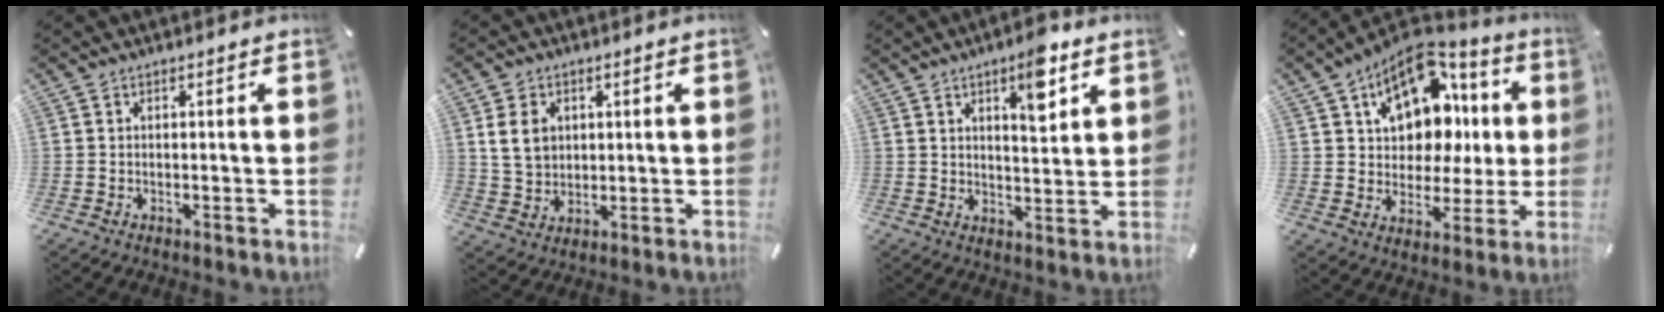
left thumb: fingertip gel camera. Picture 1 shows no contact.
{"total": 7.1, "force": [1.8, 6.1, 3.2], "torque": [-0.067, 0.006, 0.032]}
{"total": 8.5, "force": [5.1, 3.2, 6.0], "torque": [-0.074, -0.029, 0.078]}
{"total": 15.1, "force": [6.6, 11.1, 7.9], "torque": [-0.118, -0.050, 0.122]}